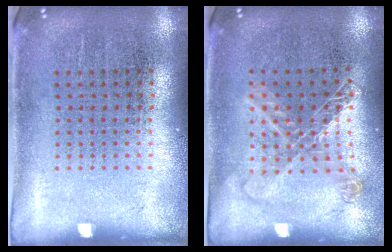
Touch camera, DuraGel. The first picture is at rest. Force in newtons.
{"total": 1.3, "press": 1.2, "slide": 0.5}